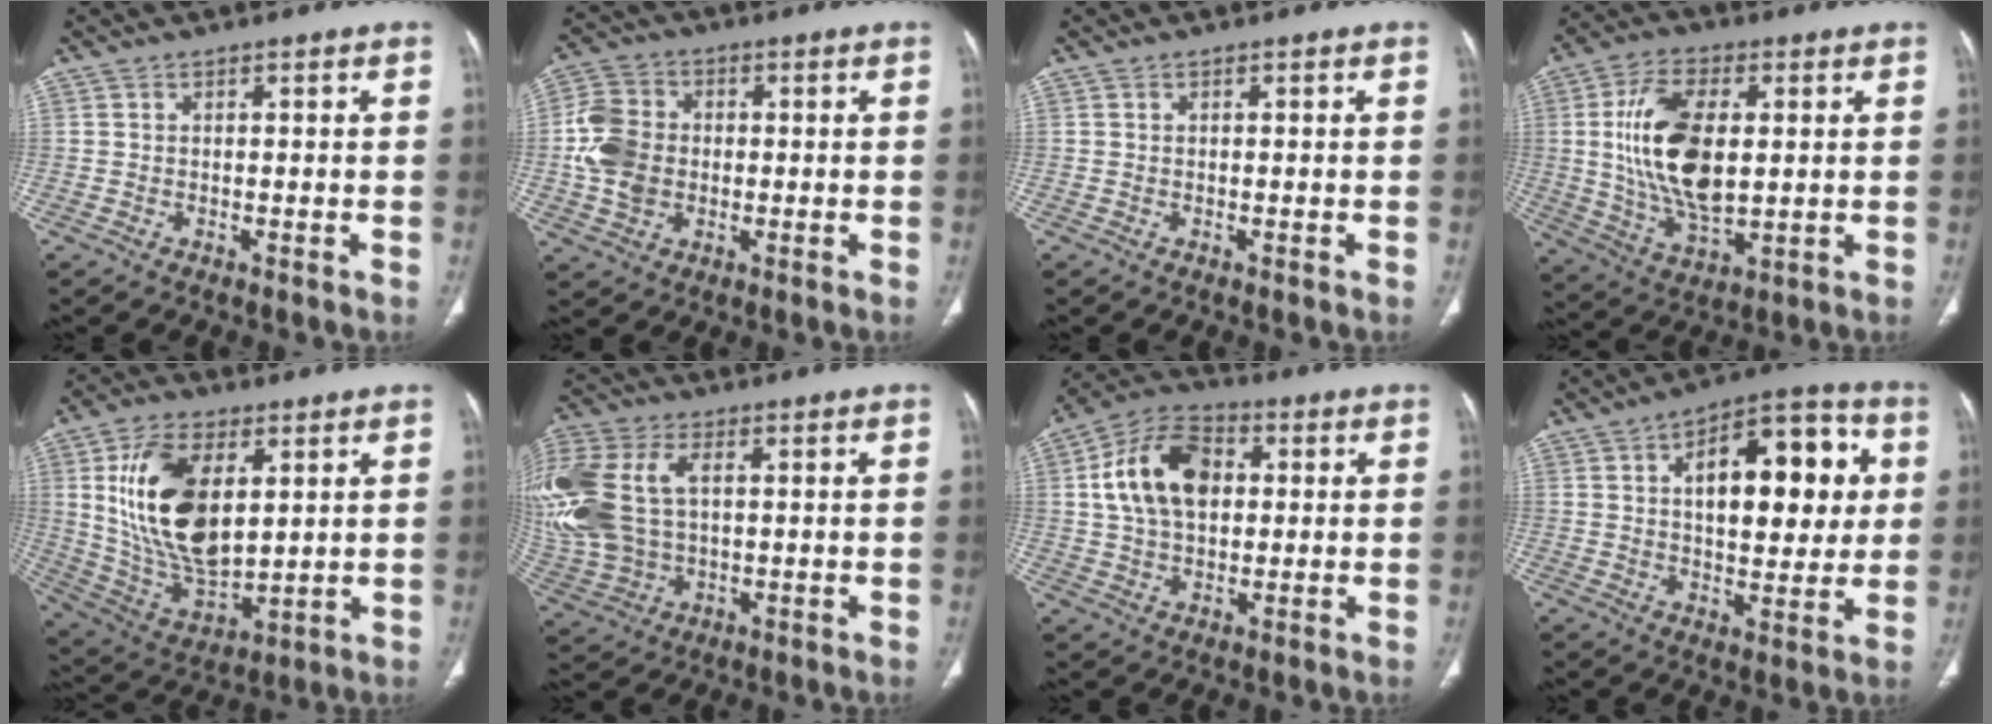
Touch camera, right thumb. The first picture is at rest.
{"total": 9.7, "force": [-0.7, 7.8, 5.7], "torque": [-0.101, 0.014, -0.018]}
{"total": 0.0}
{"total": 17.2, "force": [2.0, 9.1, 14.5], "torque": [-0.266, -0.007, 0.042]}
{"total": 19.6, "force": [4.8, 10.8, 15.7], "torque": [-0.275, -0.020, 0.100]}
{"total": 23.9, "force": [3.4, 16.0, 17.3], "torque": [-0.445, 0.022, 0.078]}
{"total": 14.5, "force": [2.5, 9.5, 10.7], "torque": [-0.177, 0.016, 0.038]}
{"total": 19.0, "force": [4.2, 9.5, 15.9], "torque": [-0.173, 0.011, 0.056]}